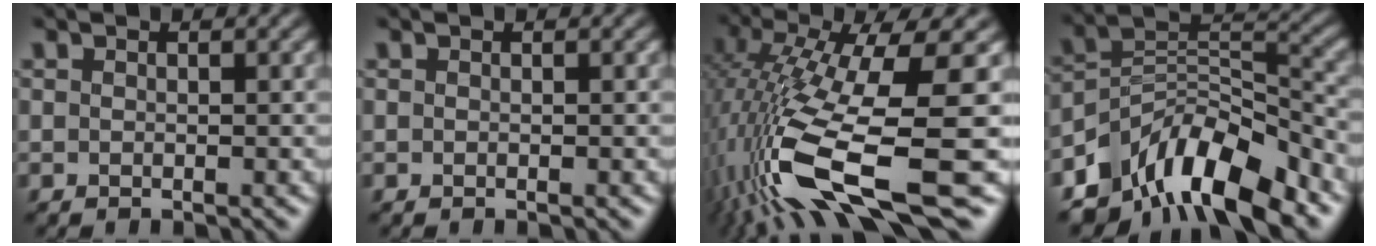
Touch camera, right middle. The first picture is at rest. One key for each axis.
{"total": 0.0}
{"total": 15.0, "fx": -4.1, "fy": 3.9, "fz": 13.9, "tx": -0.296, "ty": -0.012, "tz": -0.056}
{"total": 9.8, "fx": -7.4, "fy": 4.0, "fz": 5.1, "tx": -0.070, "ty": 0.010, "tz": -0.142}